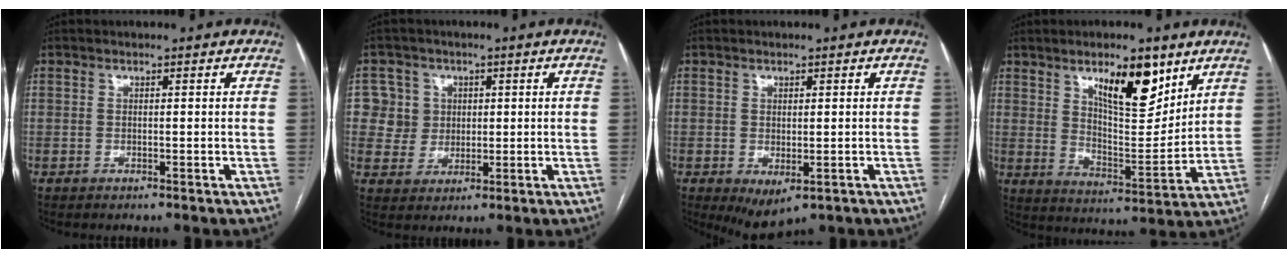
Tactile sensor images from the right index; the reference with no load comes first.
{"total": 5.7, "force": [1.2, 5.6, 0.2], "torque": [0.007, 0.017, 0.027]}
{"total": 4.1, "force": [-1.5, 2.2, 3.2], "torque": [-0.043, -0.012, -0.006]}
{"total": 12.2, "force": [7.1, 3.9, 9.1], "torque": [-0.142, -0.005, 0.123]}